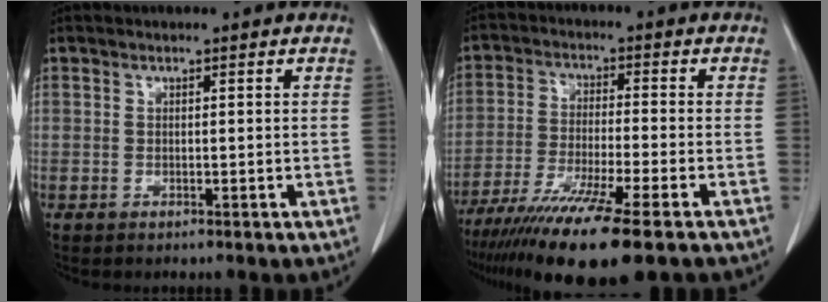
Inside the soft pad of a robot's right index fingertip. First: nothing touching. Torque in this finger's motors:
{"motor_torque": [1.15, -0.99, 1.04, 0.21]}